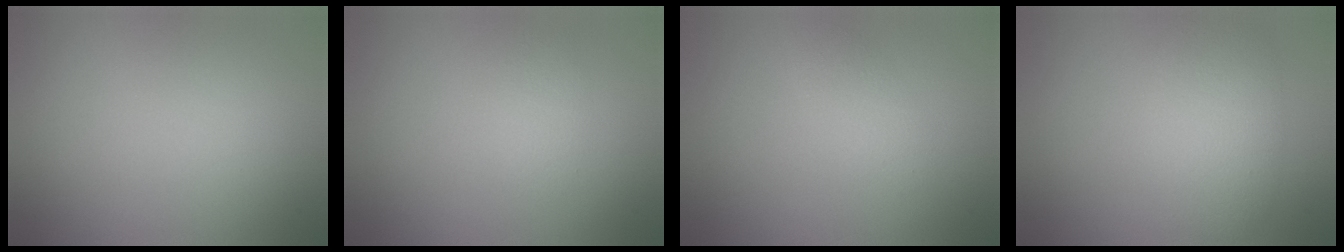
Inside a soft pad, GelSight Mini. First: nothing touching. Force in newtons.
{"total": 1.1, "press": 1.1, "slide": 0.1}
{"total": 1.6, "press": 1.6, "slide": 0.1}
{"total": 4.5, "press": 4.5, "slide": 0.2}